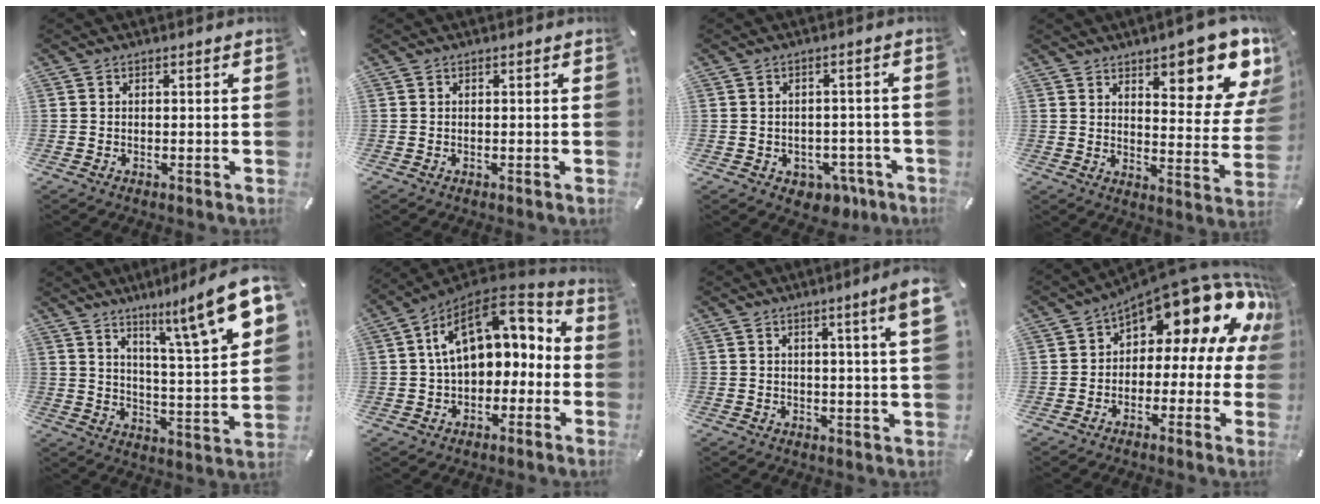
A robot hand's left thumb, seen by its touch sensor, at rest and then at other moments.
{"total": 0.0}
{"total": 4.4, "force": [-1.5, 3.7, 1.7], "torque": [-0.017, 0.008, -0.028]}
{"total": 13.6, "force": [9.3, 4.9, 8.6], "torque": [-0.087, -0.091, 0.150]}
{"total": 15.8, "force": [11.2, 1.9, 11.0], "torque": [-0.160, -0.091, 0.170]}
{"total": 16.1, "force": [4.2, 10.5, 11.4], "torque": [-0.197, -0.022, 0.076]}
{"total": 6.5, "force": [2.7, -0.2, 5.9], "torque": [-0.096, -0.006, 0.041]}
{"total": 18.2, "force": [9.6, 8.5, 12.9], "torque": [-0.175, -0.074, 0.158]}